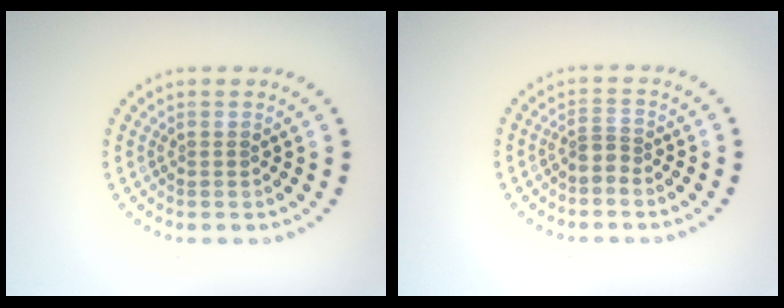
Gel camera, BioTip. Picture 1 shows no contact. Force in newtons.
{"total": 1.3, "press": 0.8, "slide": 1.1}